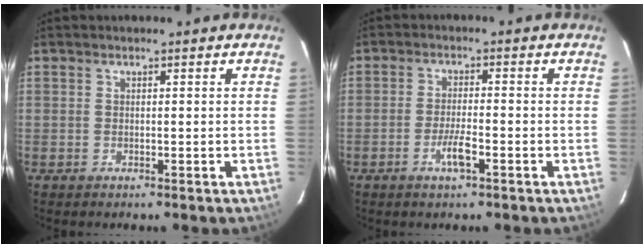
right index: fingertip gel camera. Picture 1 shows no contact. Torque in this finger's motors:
{"motor_torque": [0.93, -0.29, 0.40, 0.11]}